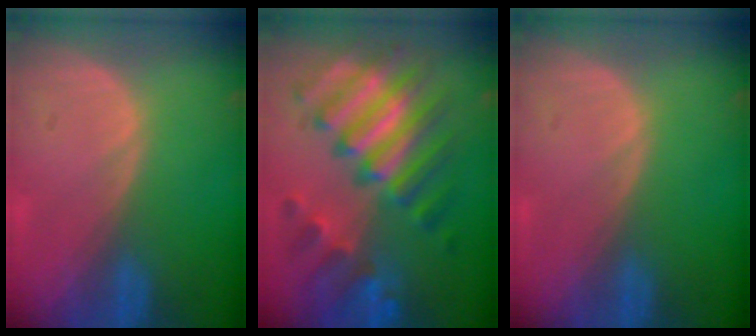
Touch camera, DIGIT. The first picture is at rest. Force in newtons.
{"total": 11.7, "press": 11.6, "slide": 1.0}
{"total": 0.0}